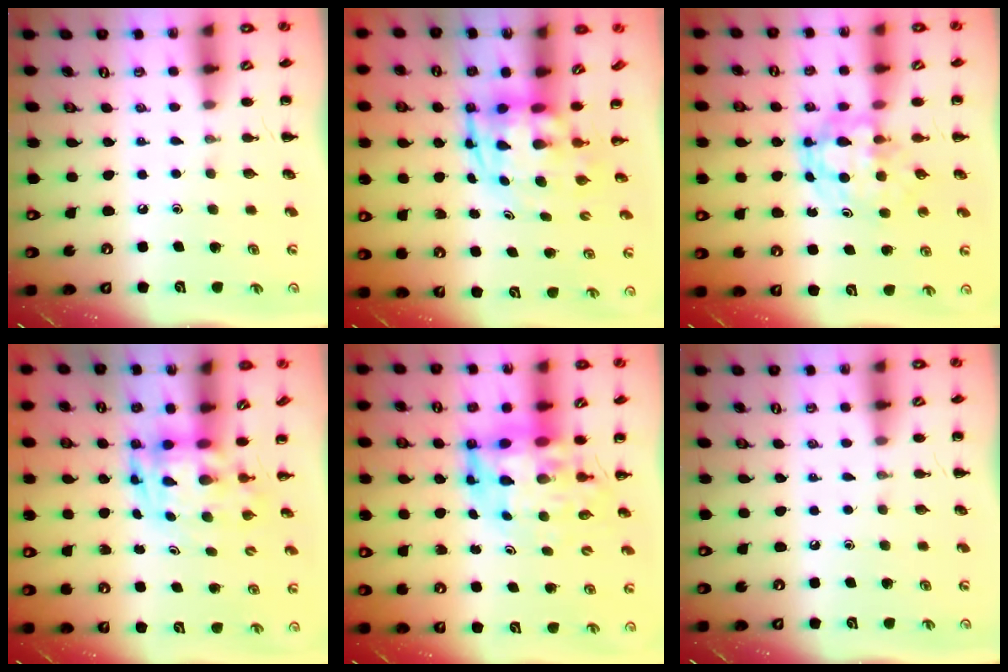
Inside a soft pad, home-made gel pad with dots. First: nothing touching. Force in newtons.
{"total": 3.9, "press": 3.6, "slide": 1.4}
{"total": 5.3, "press": 5.1, "slide": 1.2}
{"total": 3.8, "press": 3.7, "slide": 0.7}
{"total": 8.5, "press": 8.0, "slide": 2.9}
{"total": 0.0}